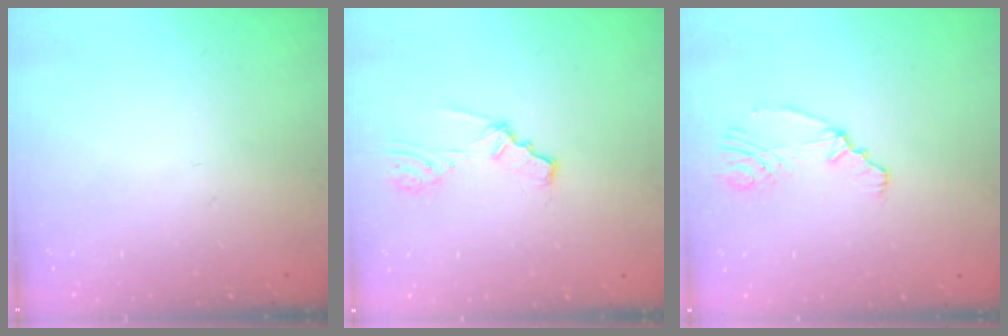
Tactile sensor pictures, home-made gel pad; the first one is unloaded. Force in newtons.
{"total": 1.5, "press": 1.5, "slide": 0.1}
{"total": 2.9, "press": 2.1, "slide": 1.9}